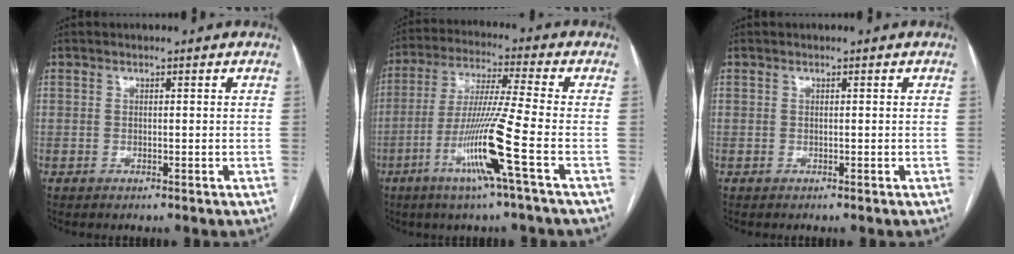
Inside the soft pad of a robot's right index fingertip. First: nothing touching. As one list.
[{"total": 12.8, "force": [-5.0, -2.0, 11.6], "torque": [-0.229, -0.018, -0.101]}, {"total": 0.0}]